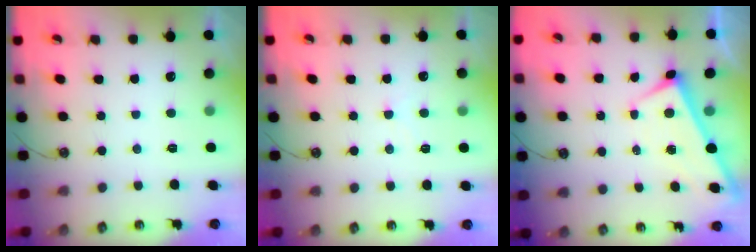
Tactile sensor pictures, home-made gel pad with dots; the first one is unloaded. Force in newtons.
{"total": 1.0, "press": 1.0, "slide": 0.3}
{"total": 1.7, "press": 1.7, "slide": 0.1}